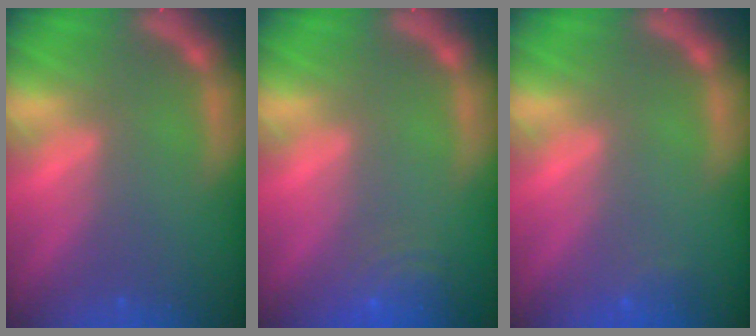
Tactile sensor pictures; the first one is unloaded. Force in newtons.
{"total": 4.5}
{"total": 1.4}